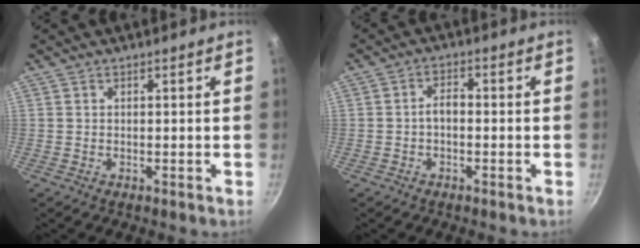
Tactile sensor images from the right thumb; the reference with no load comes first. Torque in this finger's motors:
{"motor_torque": [0.35, 0.63, 0.80, -0.11, 0.01]}